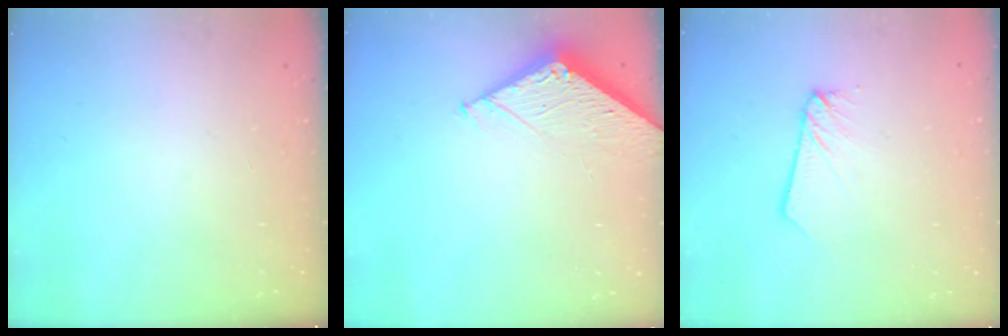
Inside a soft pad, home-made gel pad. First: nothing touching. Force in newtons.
{"total": 4.3, "press": 4.2, "slide": 0.5}
{"total": 2.7, "press": 2.7, "slide": 0.2}